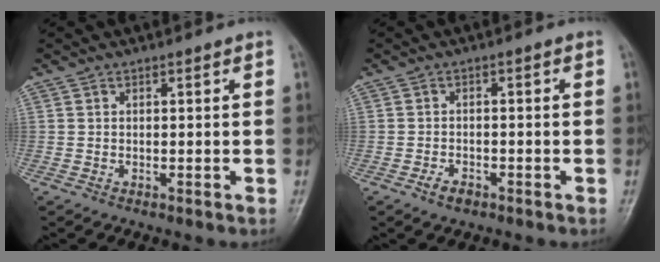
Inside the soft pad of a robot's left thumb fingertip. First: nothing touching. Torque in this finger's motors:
{"motor_torque": [-0.20, 0.32, 0.28, 0.19, -0.01]}